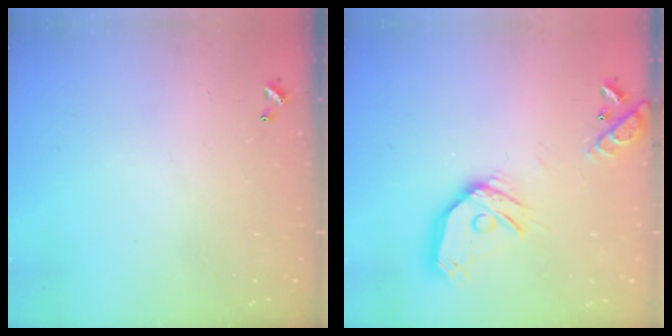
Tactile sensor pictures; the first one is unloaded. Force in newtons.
{"total": 16.2, "press": 16.0, "slide": 2.5}